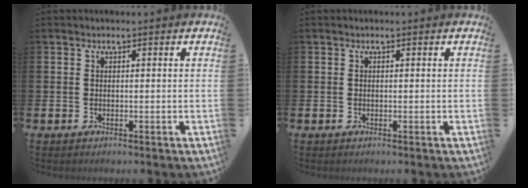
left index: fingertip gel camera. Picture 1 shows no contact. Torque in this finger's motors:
{"motor_torque": [-0.13, 0.17, -0.06, -0.01]}